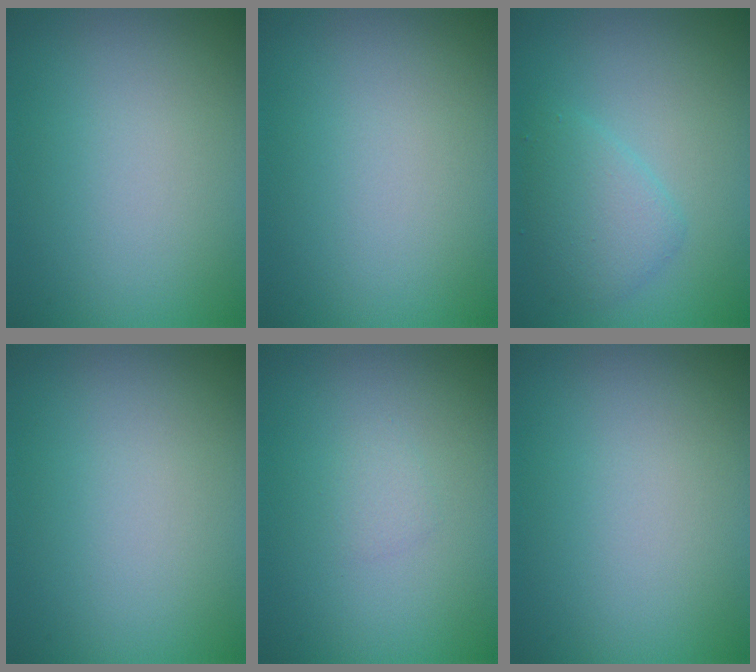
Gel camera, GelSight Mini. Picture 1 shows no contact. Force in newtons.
{"total": 0.0}
{"total": 2.6, "press": 2.6, "slide": 0.1}
{"total": 0.0}
{"total": 0.8, "press": 0.8, "slide": 0.1}
{"total": 0.0}